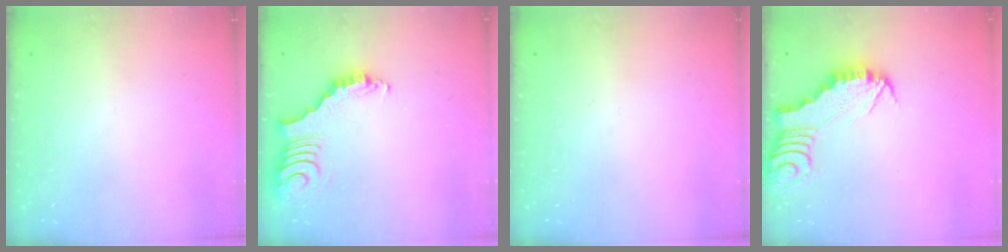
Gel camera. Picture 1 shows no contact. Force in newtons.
{"total": 3.9, "press": 3.9, "slide": 0.5}
{"total": 0.0}
{"total": 2.9, "press": 2.9, "slide": 0.3}